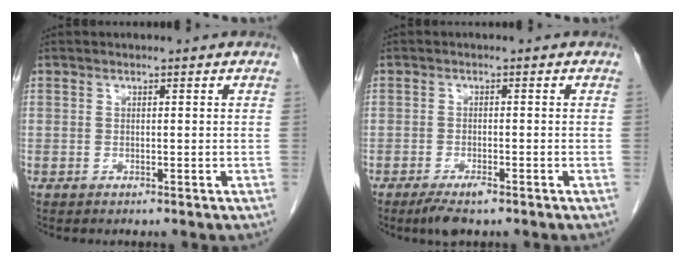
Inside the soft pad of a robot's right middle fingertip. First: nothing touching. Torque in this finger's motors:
{"motor_torque": [0.37, -0.24, 0.02, 0.01]}